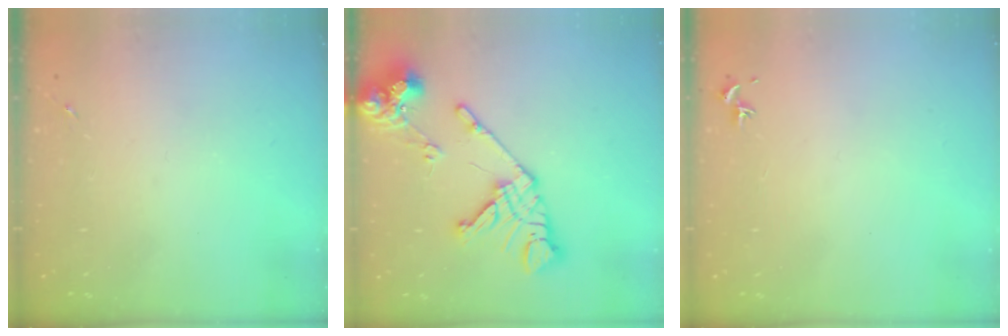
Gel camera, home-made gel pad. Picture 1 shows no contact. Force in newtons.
{"total": 17.0, "press": 16.9, "slide": 2.2}
{"total": 0.7, "press": 0.6, "slide": 0.5}